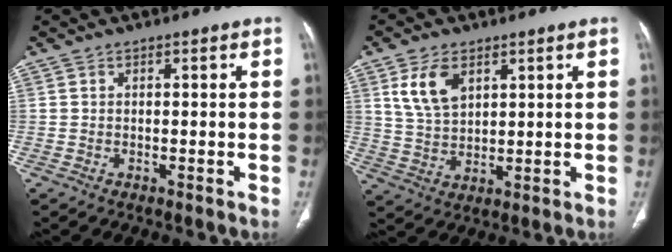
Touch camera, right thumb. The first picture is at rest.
{"total": 7.9, "force": [3.7, 4.6, 5.2], "torque": [-0.089, -0.014, 0.080]}